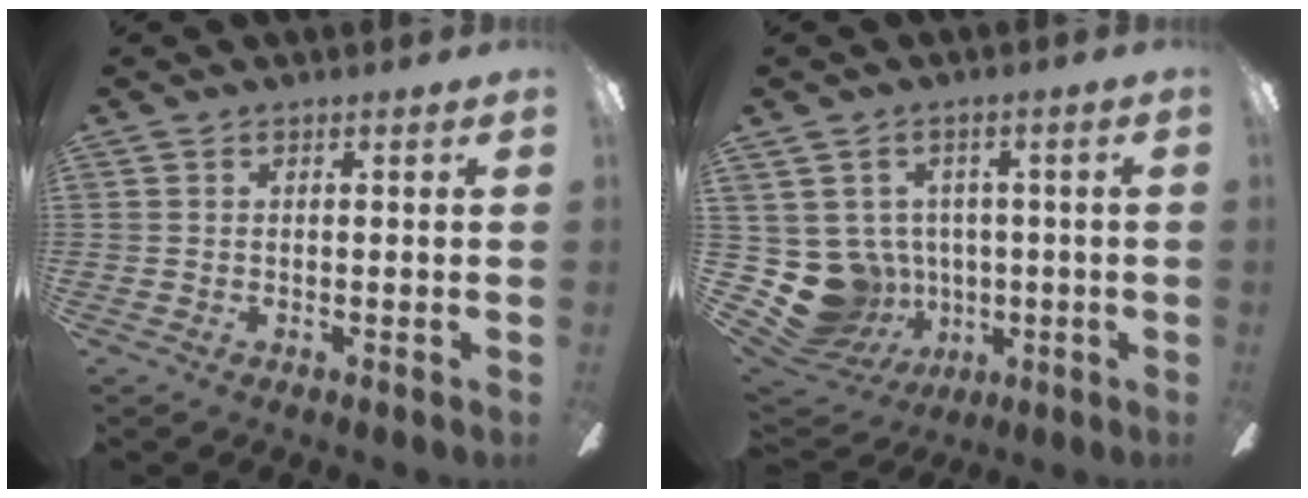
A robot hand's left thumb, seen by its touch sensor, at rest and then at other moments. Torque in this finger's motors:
{"motor_torque": [0.01, 0.10, 0.04, -0.02, 0.00]}